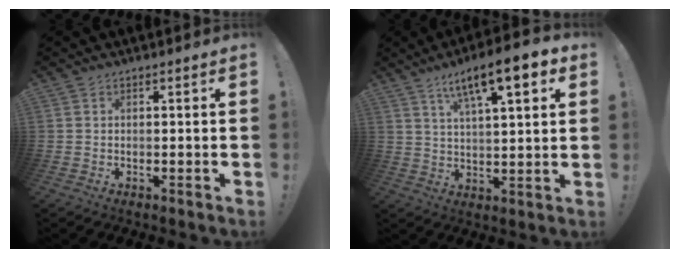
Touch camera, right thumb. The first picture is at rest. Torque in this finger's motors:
{"motor_torque": [0.95, 1.06, 0.87, 0.84, 0.32]}